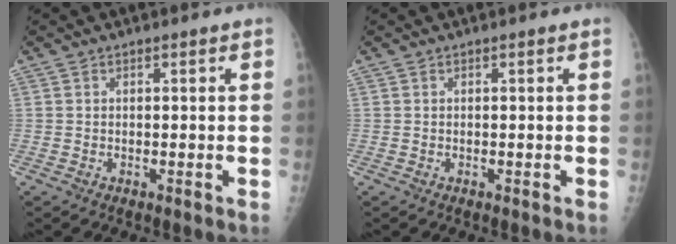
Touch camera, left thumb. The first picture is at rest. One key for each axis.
{"total": 0.0}